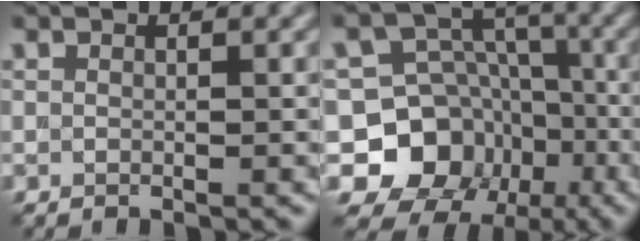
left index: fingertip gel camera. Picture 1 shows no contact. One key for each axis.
{"total": 11.3, "fx": -4.7, "fy": 9.5, "fz": 3.7, "tx": -0.067, "ty": 0.011, "tz": -0.107}